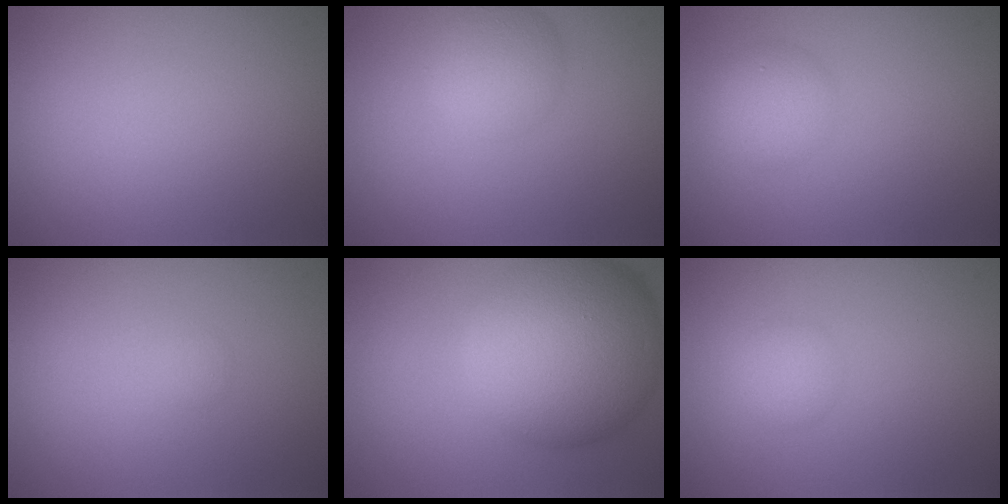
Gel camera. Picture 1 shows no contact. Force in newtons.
{"total": 3.4, "press": 3.4, "slide": 0.1}
{"total": 2.5, "press": 2.5, "slide": 0.1}
{"total": 0.5, "press": 0.5, "slide": 0.1}
{"total": 13.3, "press": 13.3, "slide": 0.3}
{"total": 1.6, "press": 1.6, "slide": 0.1}